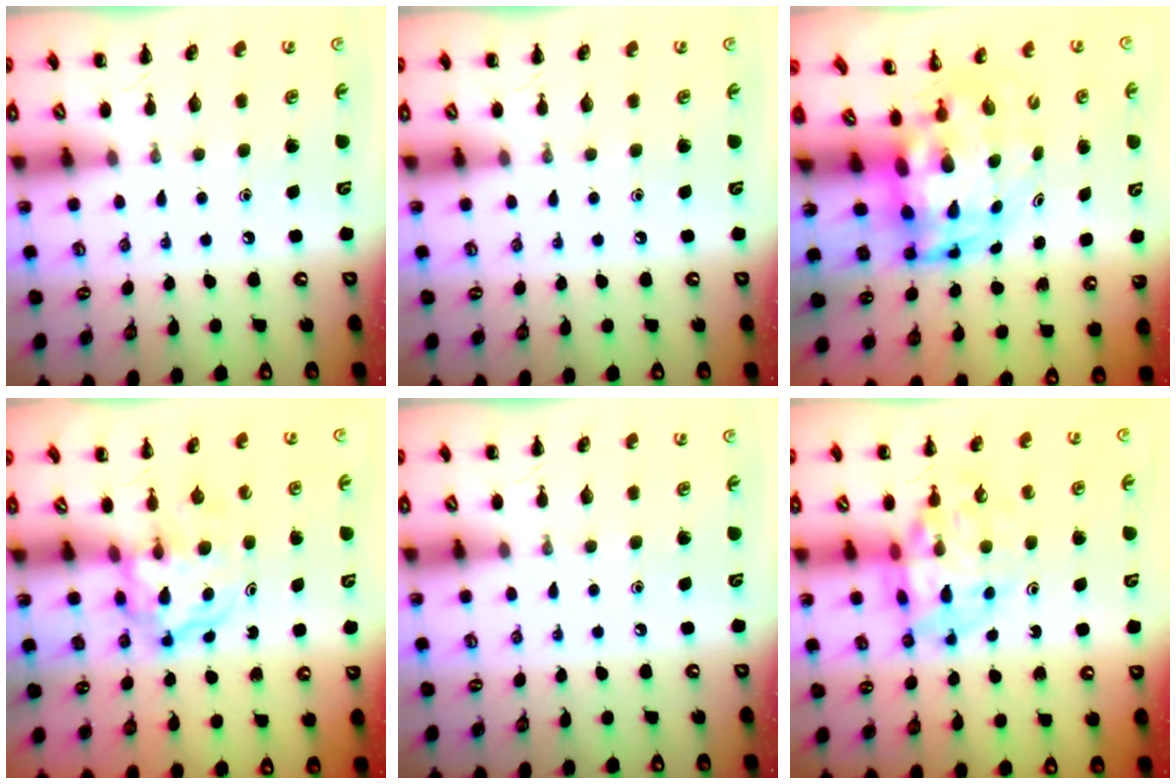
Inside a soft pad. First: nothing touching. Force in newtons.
{"total": 0.0}
{"total": 5.6, "press": 5.3, "slide": 1.8}
{"total": 3.8, "press": 3.8, "slide": 0.5}
{"total": 0.0}
{"total": 13.3, "press": 13.0, "slide": 2.9}